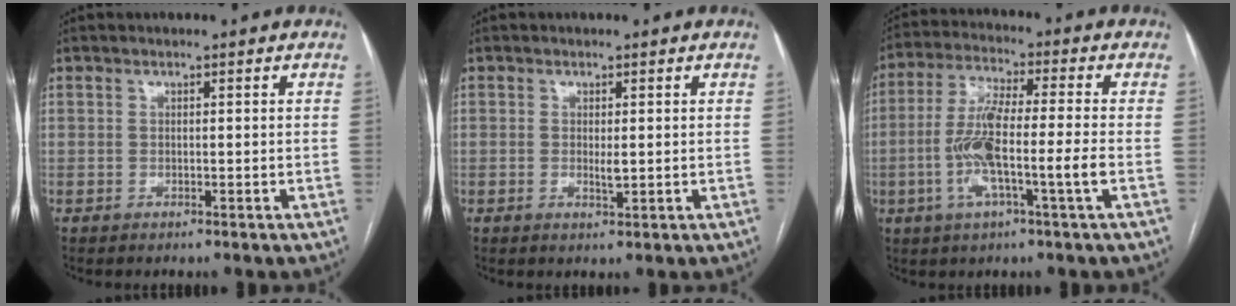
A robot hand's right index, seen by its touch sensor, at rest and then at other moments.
{"total": 1.5, "force": [0.0, 0.4, 1.5], "torque": [-0.026, -0.004, 0.003]}
{"total": 10.8, "force": [-2.6, 0.3, 10.5], "torque": [-0.211, 0.003, -0.056]}